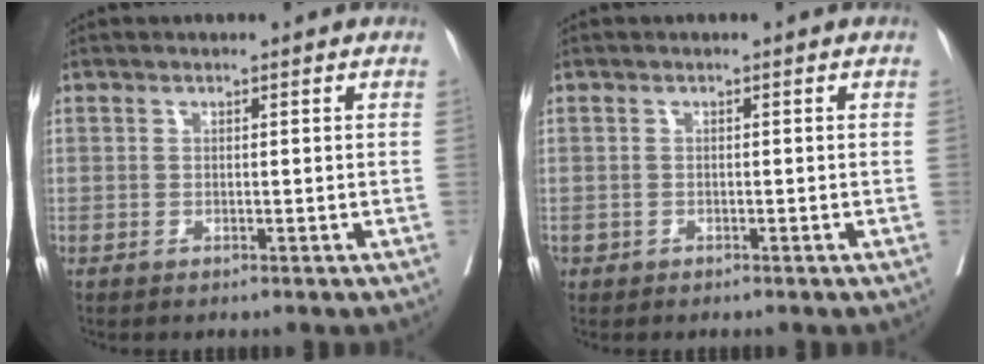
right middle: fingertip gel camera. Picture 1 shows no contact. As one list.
[{"total": 0.6, "force": [-0.3, 0.5, 0.0], "torque": [-0.003, 0.004, -0.004]}]